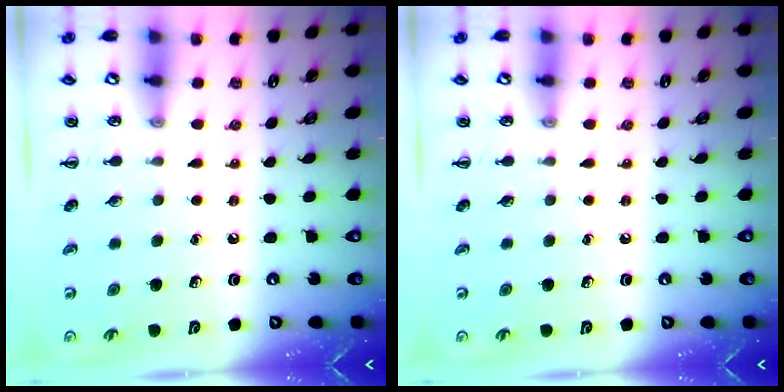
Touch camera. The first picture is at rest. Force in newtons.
{"total": 0.0}